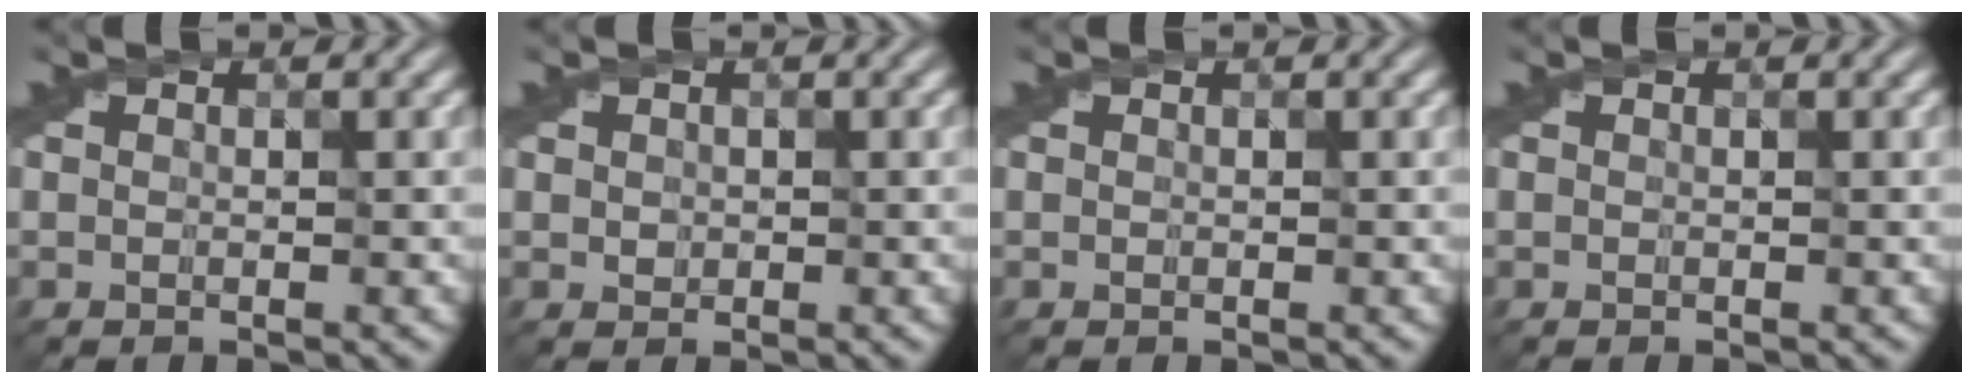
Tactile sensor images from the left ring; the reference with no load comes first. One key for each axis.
{"total": 1.0, "fx": 0.2, "fy": 1.0, "fz": 0.2, "tx": 0.003, "ty": -0.001, "tz": 0.004}
{"total": 0.0}
{"total": 0.0}